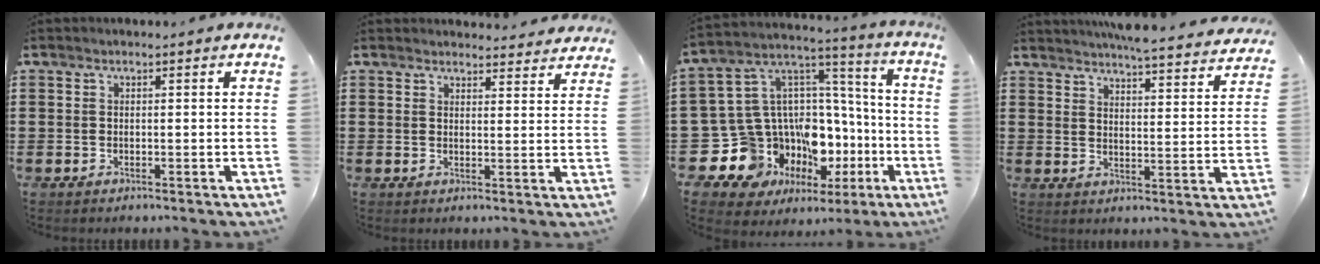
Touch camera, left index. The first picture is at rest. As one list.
[{"total": 3.0, "force": [3.0, 0.2, 0.2], "torque": [-0.005, -0.015, 0.055]}, {"total": 15.0, "force": [-7.0, 11.6, 6.4], "torque": [-0.174, -0.044, -0.079]}, {"total": 5.0, "force": [4.9, -0.5, 0.9], "torque": [-0.030, -0.037, 0.083]}]